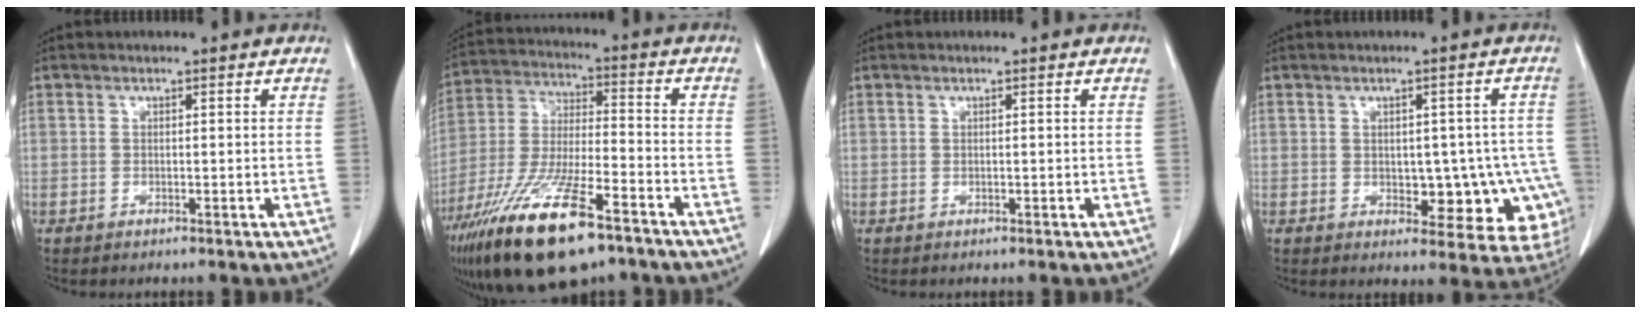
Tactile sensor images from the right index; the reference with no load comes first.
{"total": 19.7, "force": [-12.6, 4.5, 14.4], "torque": [-0.290, -0.035, -0.229]}
{"total": 0.0}
{"total": 10.9, "force": [-2.5, 6.1, 8.6], "torque": [-0.078, 0.018, -0.020]}